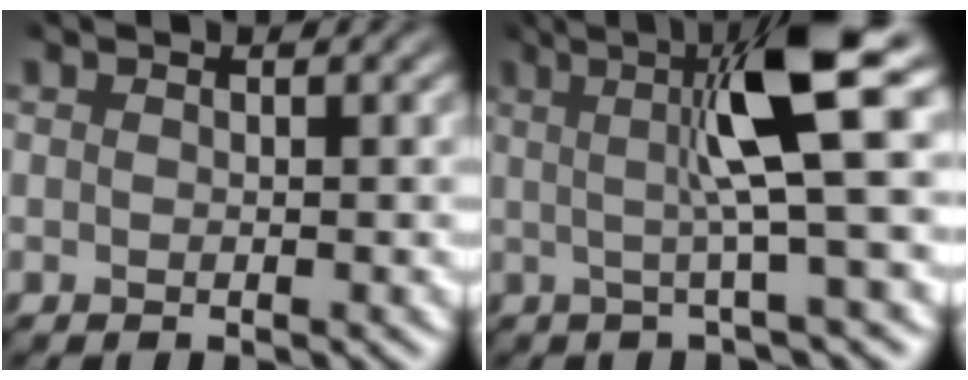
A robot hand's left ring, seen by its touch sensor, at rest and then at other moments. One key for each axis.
{"total": 6.0, "fx": 0.8, "fy": 0.4, "fz": 6.0, "tx": -0.107, "ty": 0.000, "tz": 0.014}